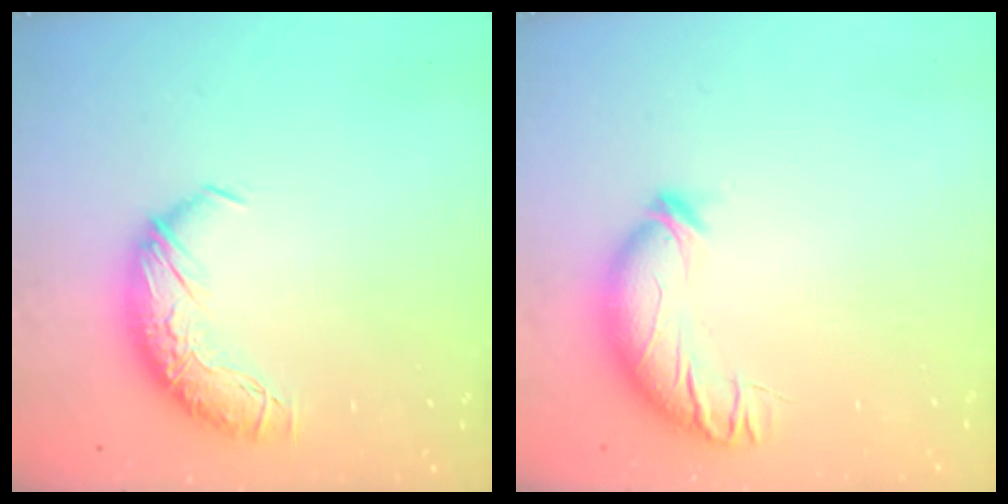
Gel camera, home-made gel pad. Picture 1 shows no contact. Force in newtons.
{"total": 3.0, "press": 2.6, "slide": 1.5}